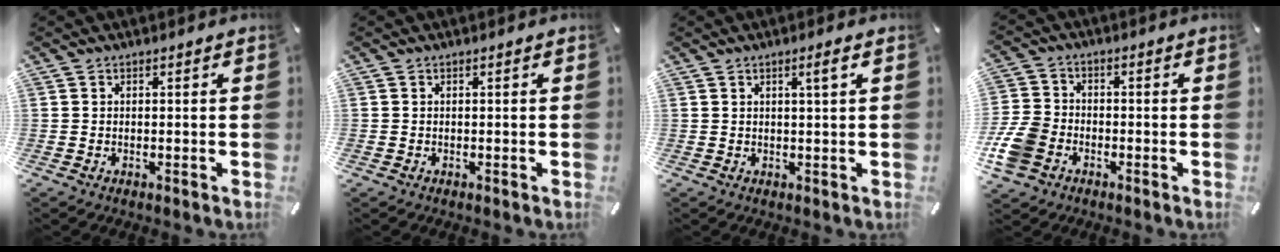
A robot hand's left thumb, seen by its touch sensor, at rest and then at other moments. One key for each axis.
{"total": 0.0}
{"total": 2.5, "fx": 1.2, "fy": -0.1, "fz": 2.2, "tx": -0.045, "ty": 0.000, "tz": 0.018}
{"total": 10.4, "fx": -3.9, "fy": 8.6, "fz": 4.3, "tx": -0.103, "ty": 0.033, "tz": -0.072}